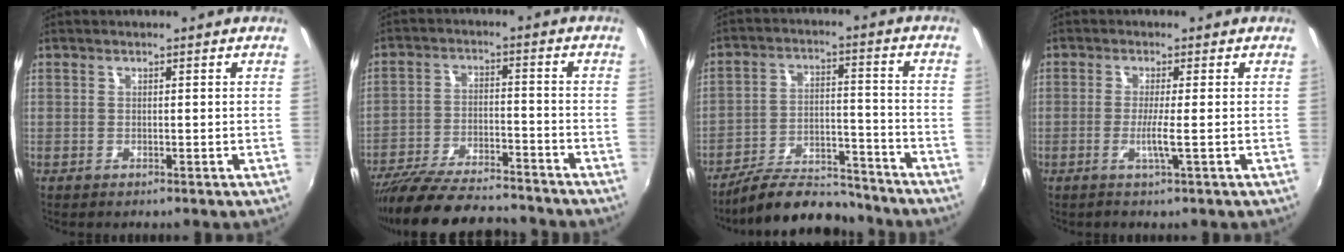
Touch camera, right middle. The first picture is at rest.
{"total": 18.1, "force": [-15.9, 3.6, 7.8], "torque": [-0.164, -0.031, -0.254]}
{"total": 14.5, "force": [-13.1, 3.6, 5.0], "torque": [-0.111, 0.003, -0.202]}
{"total": 2.6, "force": [-0.8, -0.8, 2.4], "torque": [-0.046, -0.009, -0.018]}